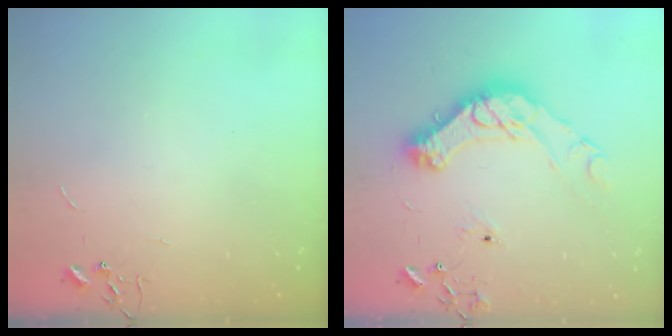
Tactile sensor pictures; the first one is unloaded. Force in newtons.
{"total": 17.8, "press": 17.7, "slide": 1.8}